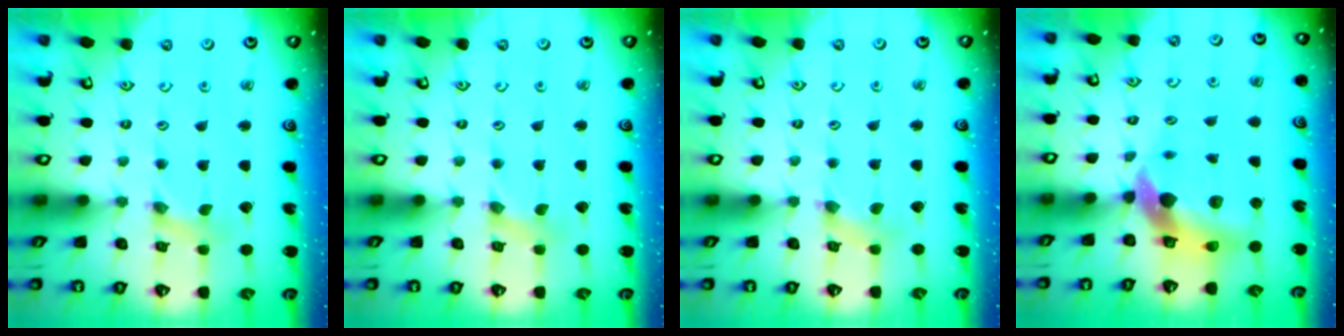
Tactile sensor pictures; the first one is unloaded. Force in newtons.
{"total": 0.6, "press": 0.6, "slide": 0.2}
{"total": 0.8, "press": 0.8, "slide": 0.2}
{"total": 9.7, "press": 9.5, "slide": 1.6}